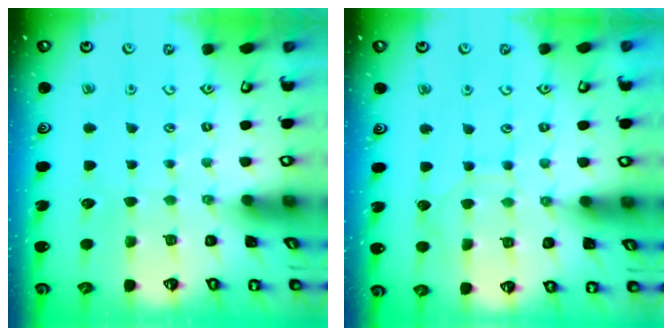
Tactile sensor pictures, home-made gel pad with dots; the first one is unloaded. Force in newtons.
{"total": 5.6, "press": 5.6, "slide": 0.5}